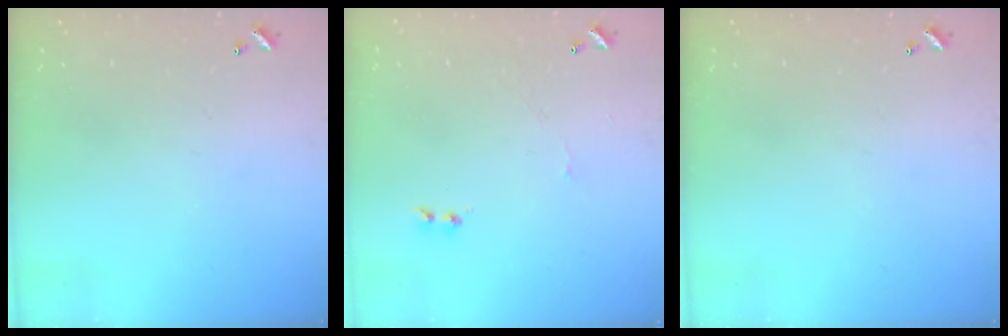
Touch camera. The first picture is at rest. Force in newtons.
{"total": 1.5, "press": 1.4, "slide": 0.6}
{"total": 0.0}